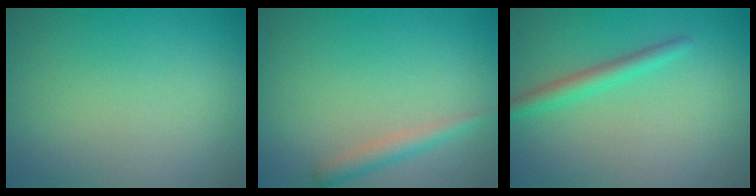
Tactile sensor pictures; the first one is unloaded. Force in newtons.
{"total": 1.7, "press": 1.7, "slide": 0.1}
{"total": 2.0, "press": 2.0, "slide": 0.1}